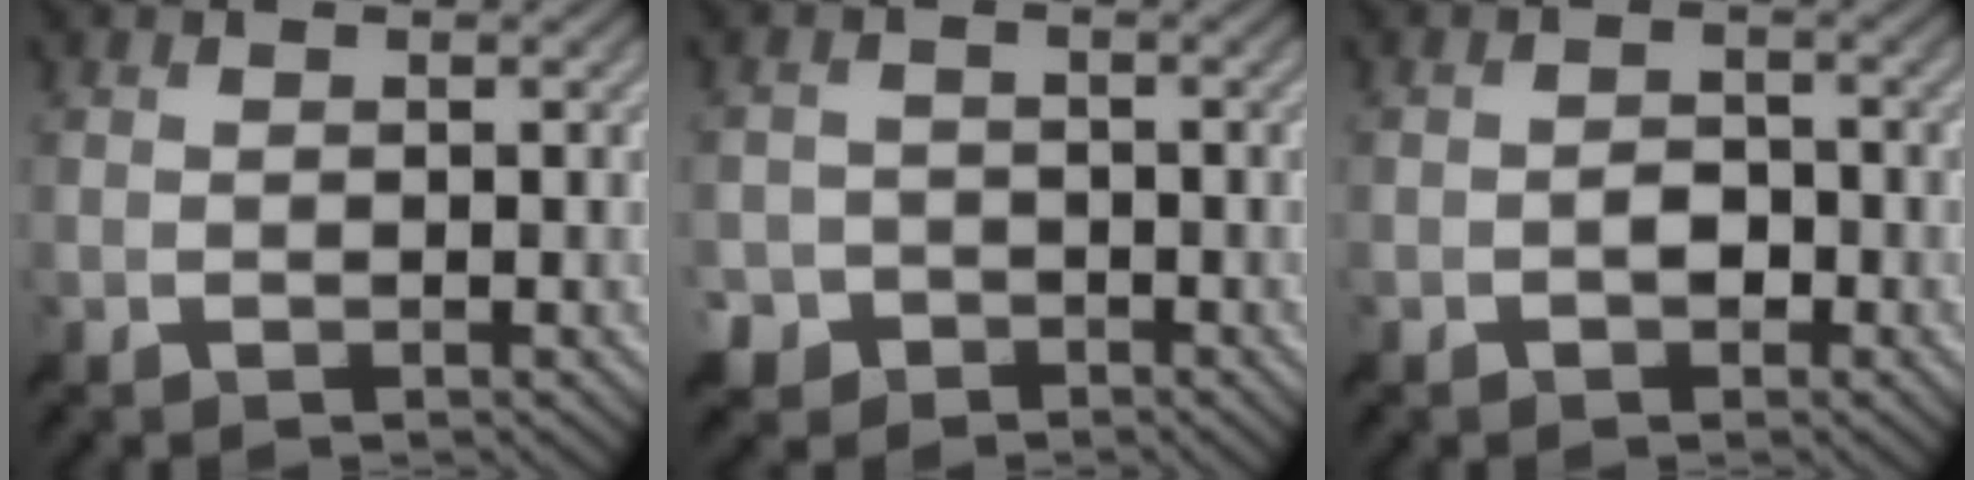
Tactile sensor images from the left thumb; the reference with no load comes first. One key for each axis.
{"total": 4.3, "fx": -2.6, "fy": 3.4, "fz": 0.6, "tx": -0.003, "ty": -0.004, "tz": -0.060}
{"total": 2.0, "fx": -0.9, "fy": 1.3, "fz": 1.2, "tx": -0.021, "ty": 0.004, "tz": -0.021}